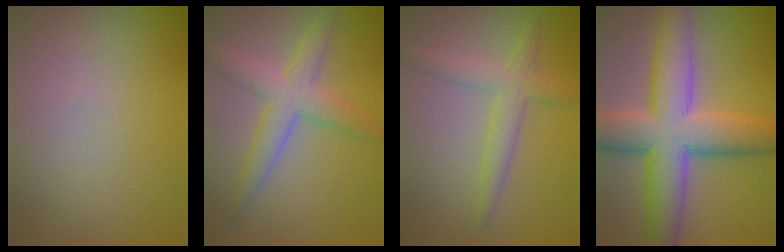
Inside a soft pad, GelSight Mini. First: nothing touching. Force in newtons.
{"total": 4.6, "press": 4.6, "slide": 0.1}
{"total": 2.6, "press": 2.6, "slide": 0.2}
{"total": 10.8, "press": 10.8, "slide": 0.4}